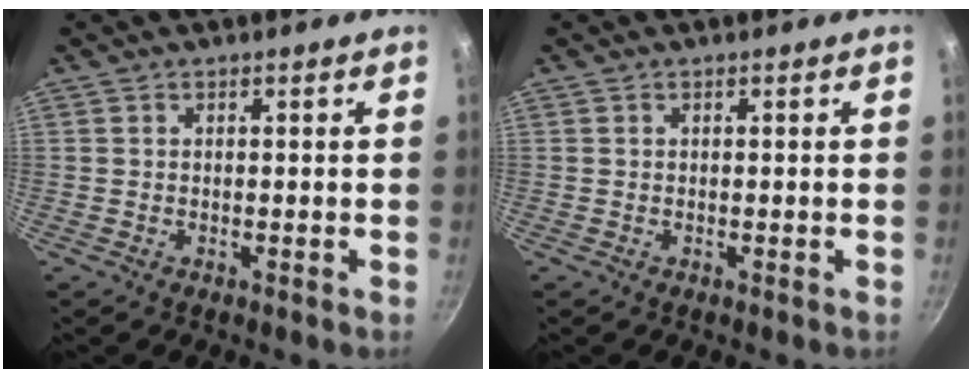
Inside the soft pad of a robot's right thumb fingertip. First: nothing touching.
{"total": 0.0}